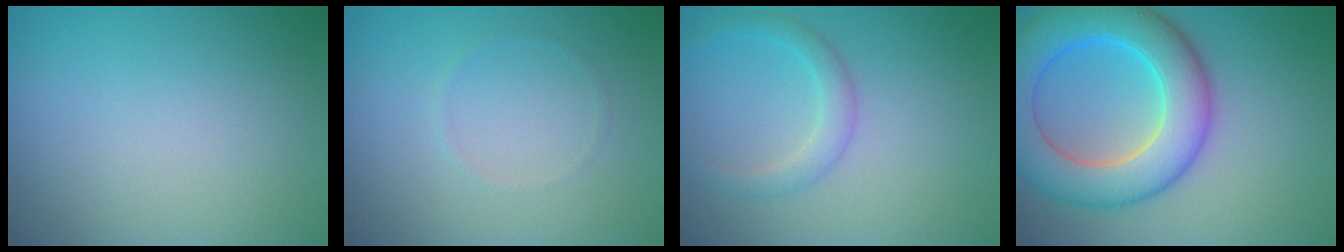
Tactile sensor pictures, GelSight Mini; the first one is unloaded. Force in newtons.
{"total": 0.5, "press": 0.5, "slide": 0.1}
{"total": 2.2, "press": 2.2, "slide": 0.0}
{"total": 9.5, "press": 9.5, "slide": 0.4}